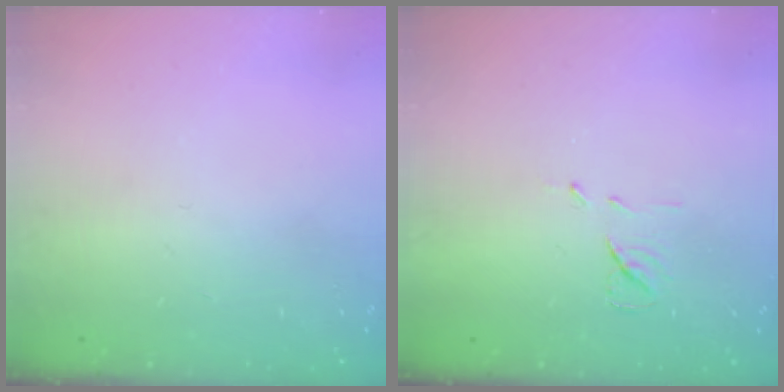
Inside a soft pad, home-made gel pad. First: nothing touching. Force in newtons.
{"total": 7.0, "press": 7.0, "slide": 0.3}